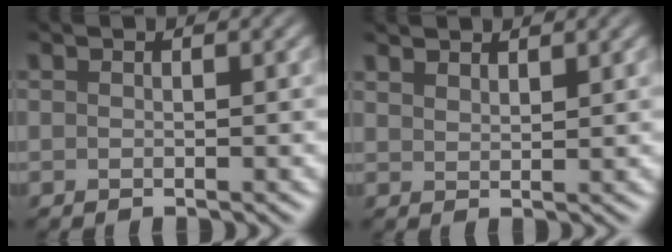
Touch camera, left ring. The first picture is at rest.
{"total": 2.0, "force": [2.0, 0.3, 0.4], "torque": [-0.005, 0.003, 0.034]}